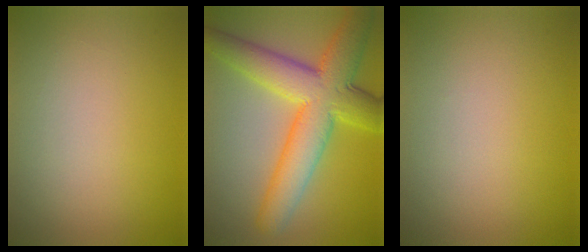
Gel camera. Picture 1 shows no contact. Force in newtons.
{"total": 9.5, "press": 9.5, "slide": 0.1}
{"total": 0.0}